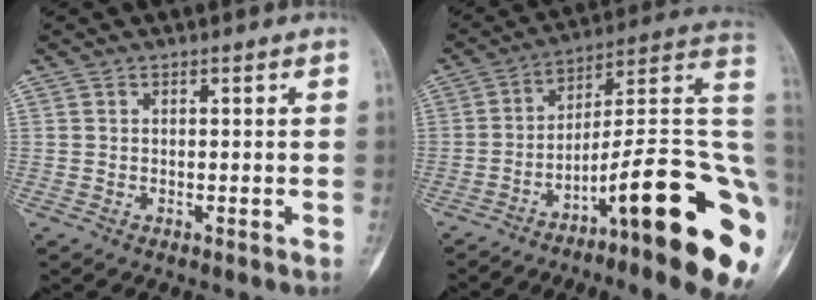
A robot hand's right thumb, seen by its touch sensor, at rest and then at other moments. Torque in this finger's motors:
{"motor_torque": [0.57, 0.77, 1.30, -1.47, 0.15]}